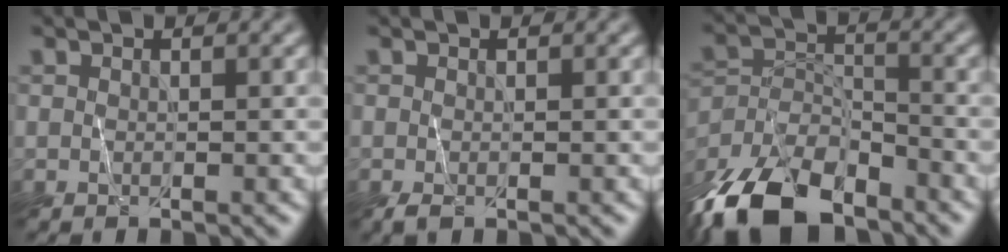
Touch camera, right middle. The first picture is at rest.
{"total": 1.0, "force": [-0.7, 0.5, 0.5], "torque": [-0.012, -0.005, -0.012]}
{"total": 9.8, "force": [-8.7, 3.6, 2.9], "torque": [-0.066, -0.012, -0.164]}